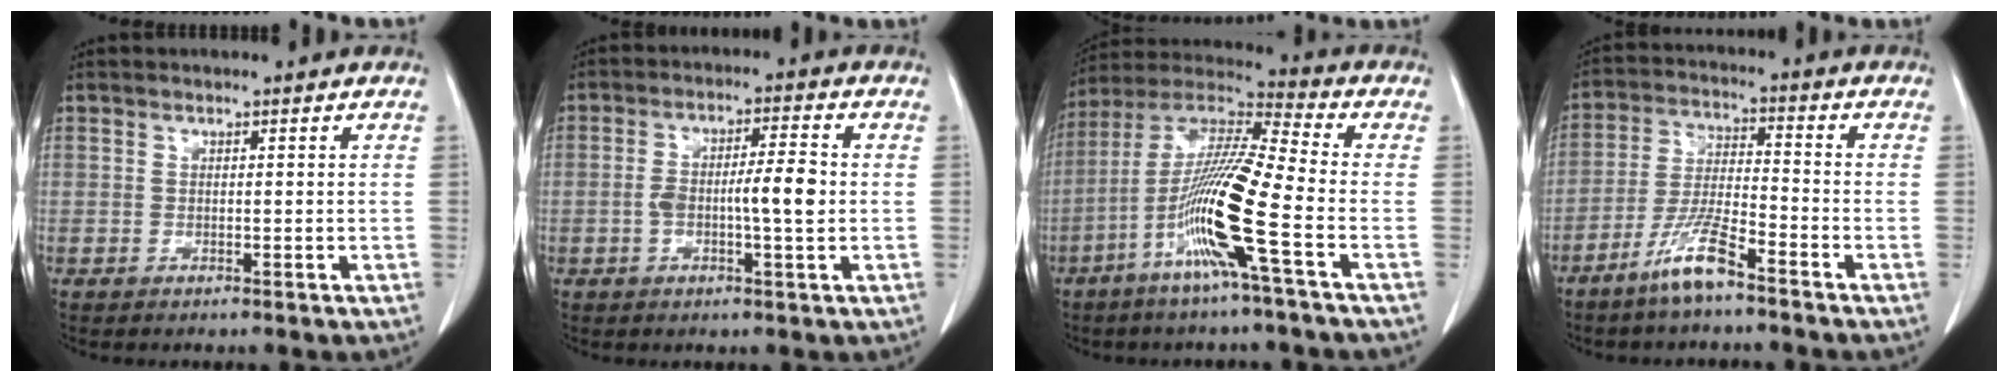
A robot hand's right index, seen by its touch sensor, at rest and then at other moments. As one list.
[{"total": 6.9, "force": [-0.7, 1.1, 6.8], "torque": [-0.123, 0.010, -0.013]}, {"total": 15.2, "force": [-5.5, -1.0, 14.1], "torque": [-0.282, -0.010, -0.116]}, {"total": 8.1, "force": [-5.7, 0.6, 5.8], "torque": [-0.122, -0.013, -0.115]}]